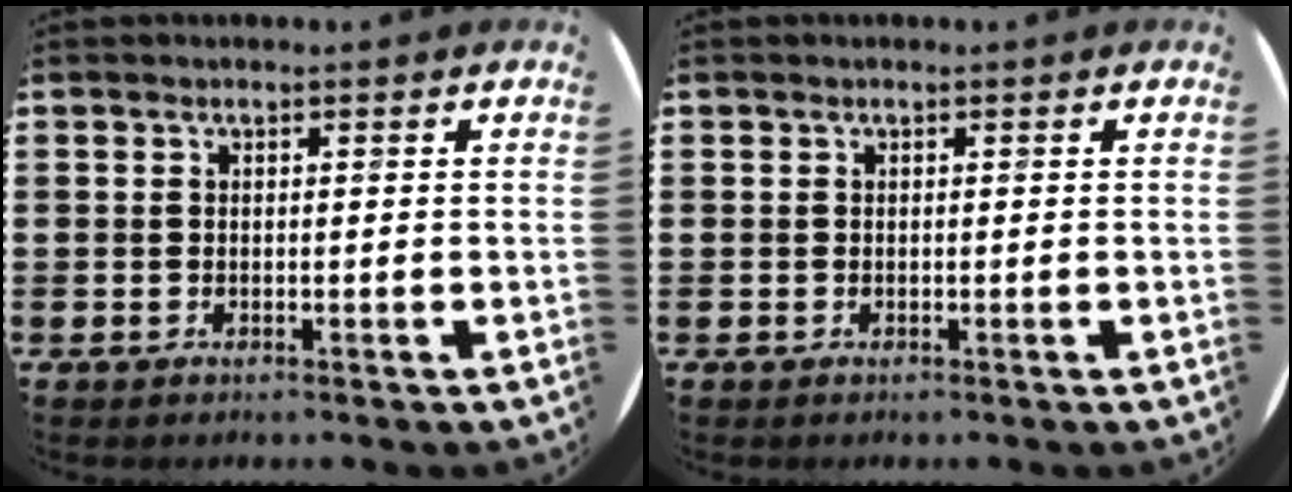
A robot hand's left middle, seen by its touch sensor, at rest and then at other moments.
{"total": 0.0}